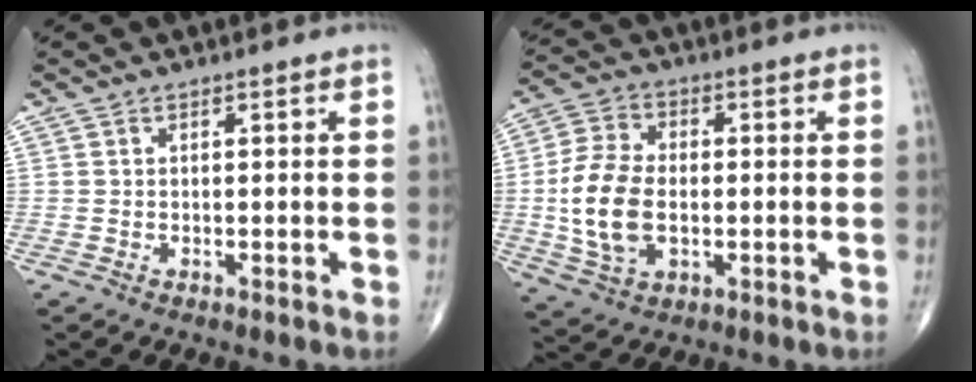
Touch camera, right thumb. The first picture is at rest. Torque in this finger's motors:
{"motor_torque": [-0.27, 1.08, 1.08, -0.17, 0.40]}